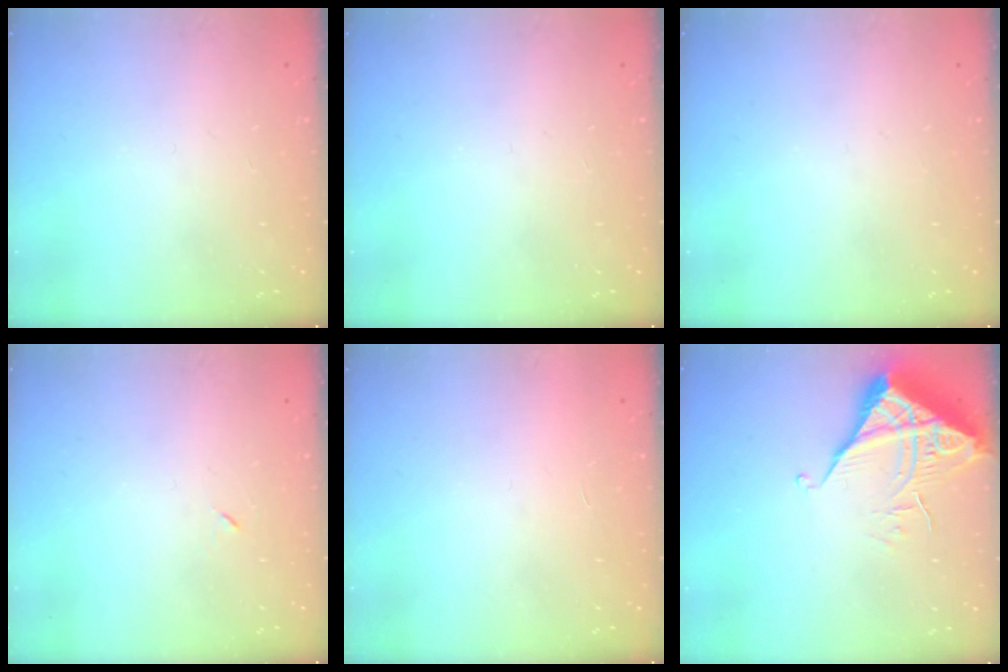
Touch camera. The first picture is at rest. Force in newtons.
{"total": 0.0}
{"total": 0.0}
{"total": 3.3, "press": 3.2, "slide": 0.7}
{"total": 1.7, "press": 1.7, "slide": 0.1}
{"total": 6.6, "press": 6.6, "slide": 0.4}